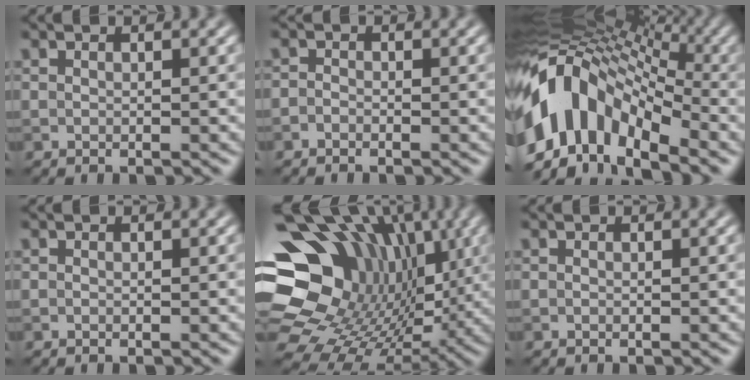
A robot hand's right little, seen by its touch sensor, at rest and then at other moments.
{"total": 0.7, "force": [-0.6, 0.4, 0.2], "torque": [-0.002, -0.001, -0.016]}
{"total": 13.5, "force": [-4.2, 8.3, 9.8], "torque": [-0.180, 0.014, -0.092]}
{"total": 0.0}
{"total": 19.9, "force": [2.8, 15.9, 11.5], "torque": [-0.218, -0.002, 0.076]}
{"total": 0.0}